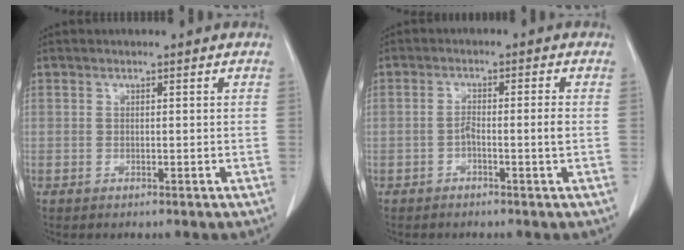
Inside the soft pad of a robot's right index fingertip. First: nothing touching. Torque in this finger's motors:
{"motor_torque": [-0.13, 0.19, 0.04, 0.00]}